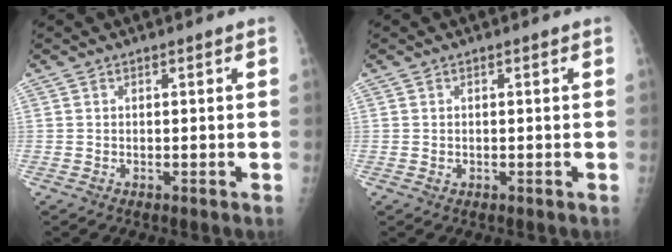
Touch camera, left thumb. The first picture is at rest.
{"total": 0.8, "force": [-0.2, 0.6, 0.4], "torque": [-0.004, 0.004, -0.001]}